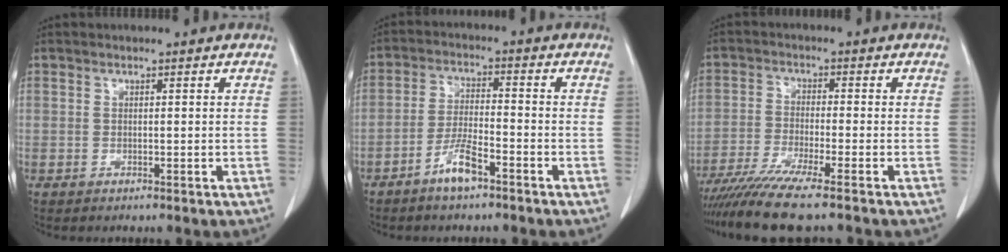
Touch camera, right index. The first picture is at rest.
{"total": 5.4, "force": [-3.5, 0.9, 4.0], "torque": [-0.082, 0.001, -0.066]}
{"total": 9.7, "force": [-7.8, -1.0, 5.7], "torque": [-0.093, -0.031, -0.131]}